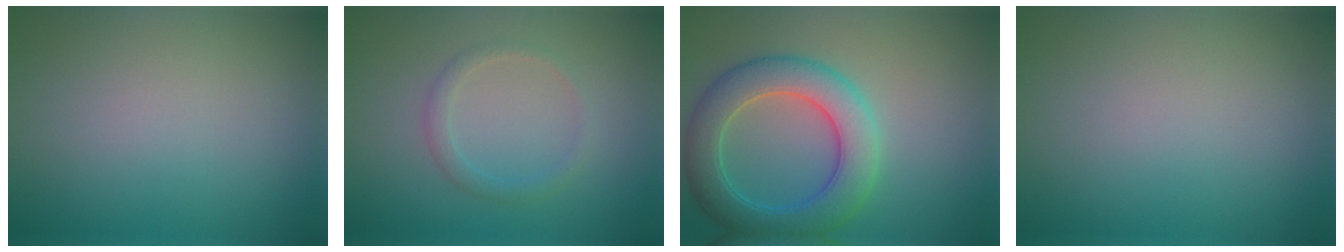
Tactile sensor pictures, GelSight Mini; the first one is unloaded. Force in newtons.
{"total": 1.5, "press": 1.5, "slide": 0.1}
{"total": 6.4, "press": 6.4, "slide": 0.3}
{"total": 0.0}